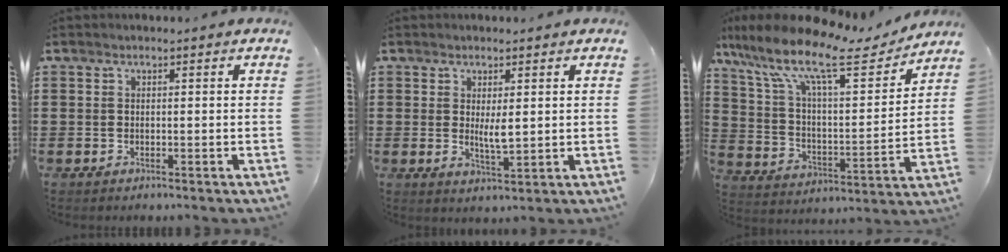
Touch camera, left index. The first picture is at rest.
{"total": 3.7, "force": [0.9, 0.9, 3.5], "torque": [-0.060, -0.005, 0.014]}
{"total": 14.2, "force": [10.2, 3.4, 9.2], "torque": [-0.204, -0.050, 0.170]}